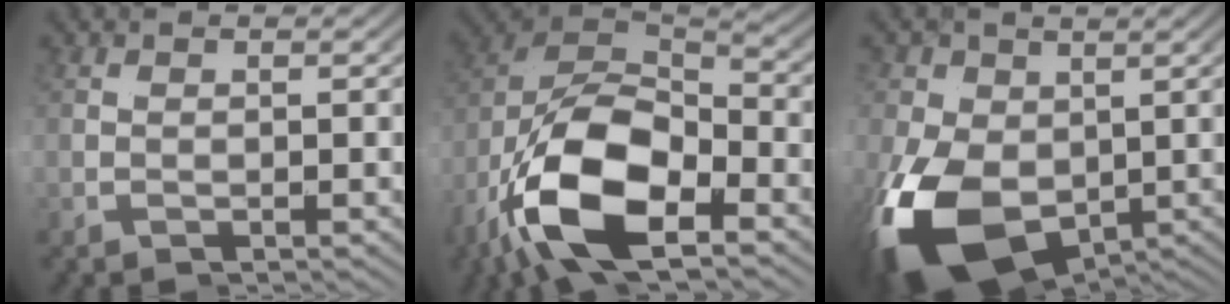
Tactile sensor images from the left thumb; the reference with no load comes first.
{"total": 15.0, "force": [-3.0, 8.6, 12.0], "torque": [-0.305, -0.035, -0.033]}
{"total": 14.7, "force": [-3.2, 10.6, 9.6], "torque": [-0.212, -0.052, -0.042]}